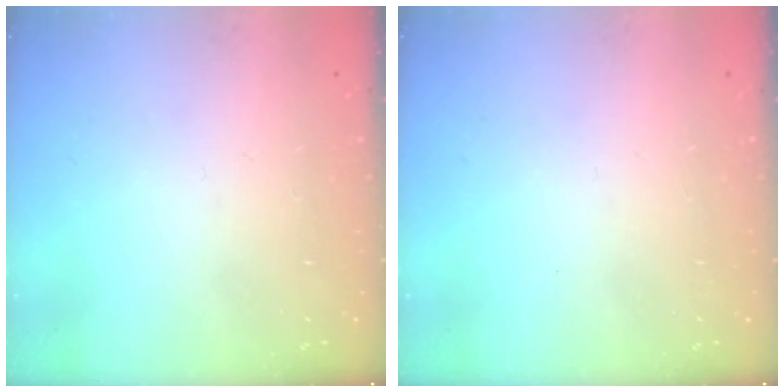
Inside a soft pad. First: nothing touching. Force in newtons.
{"total": 0.0}